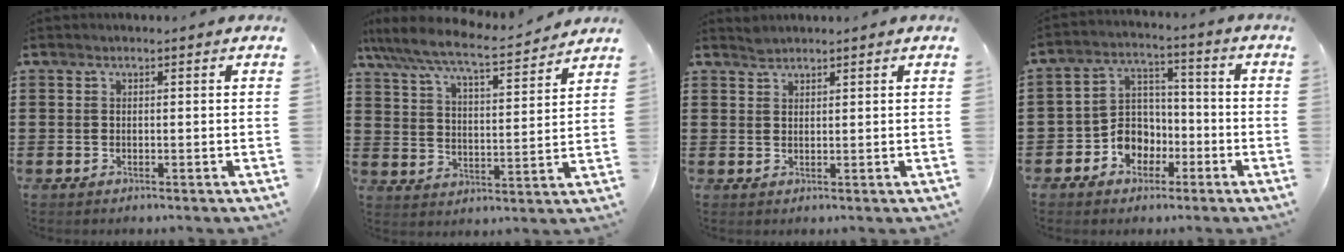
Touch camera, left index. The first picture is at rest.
{"total": 6.9, "force": [6.1, 0.4, 3.2], "torque": [-0.087, -0.040, 0.099]}
{"total": 1.3, "force": [1.3, 0.2, 0.2], "torque": [-0.006, -0.001, 0.025]}
{"total": 6.7, "force": [-3.0, 5.6, 2.1], "torque": [-0.062, 0.013, -0.059]}